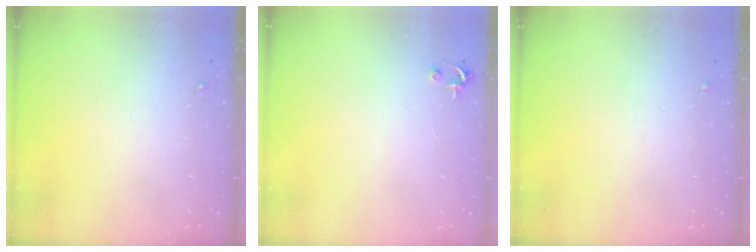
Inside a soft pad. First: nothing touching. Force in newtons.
{"total": 2.5, "press": 2.5, "slide": 0.2}
{"total": 0.0}